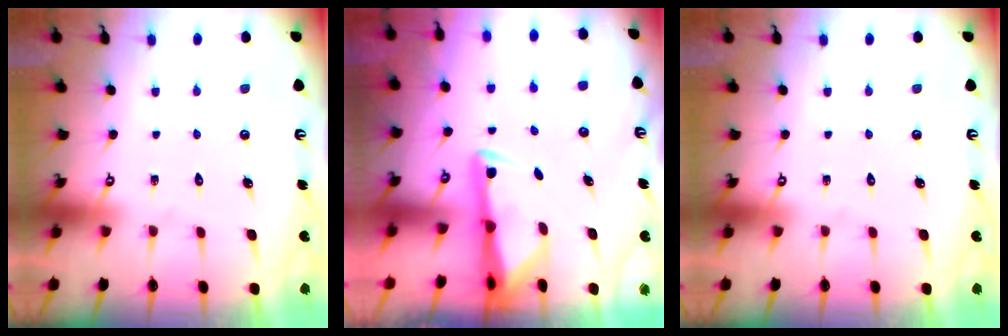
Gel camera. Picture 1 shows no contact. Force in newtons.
{"total": 3.0, "press": 2.9, "slide": 0.5}
{"total": 0.0}